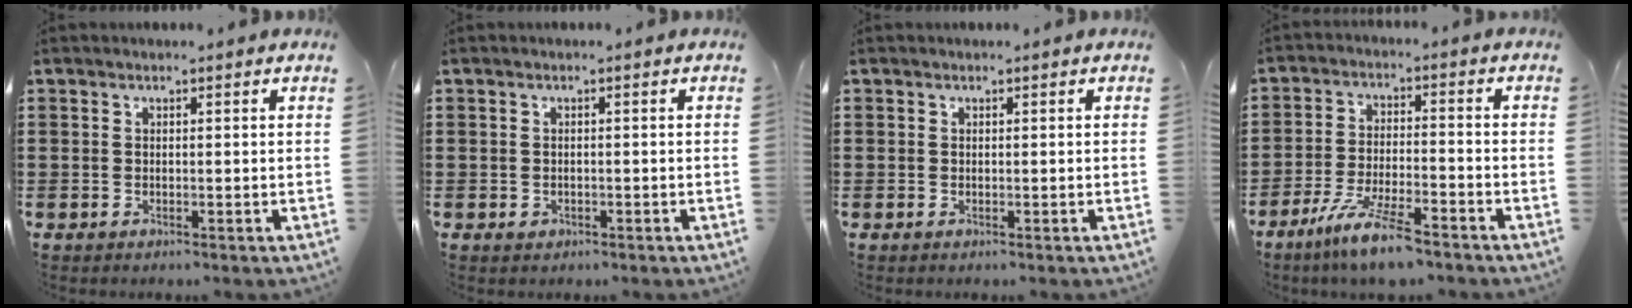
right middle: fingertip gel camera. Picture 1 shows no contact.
{"total": 0.7, "force": [-0.3, 0.6, 0.3], "torque": [-0.009, 0.002, -0.007]}
{"total": 0.0}
{"total": 8.2, "force": [-6.4, 0.8, 5.1], "torque": [-0.112, -0.011, -0.123]}